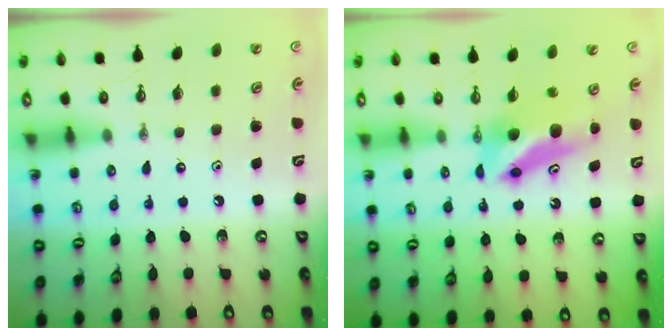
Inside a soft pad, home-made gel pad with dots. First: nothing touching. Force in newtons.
{"total": 6.6, "press": 6.6, "slide": 0.5}